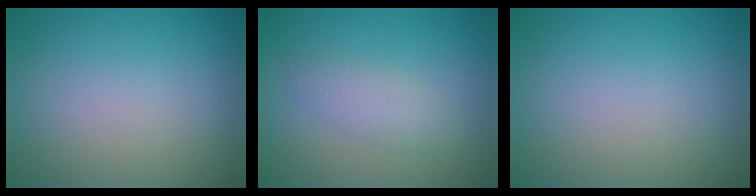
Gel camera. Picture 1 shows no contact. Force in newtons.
{"total": 2.0, "press": 2.0, "slide": 0.1}
{"total": 0.0}